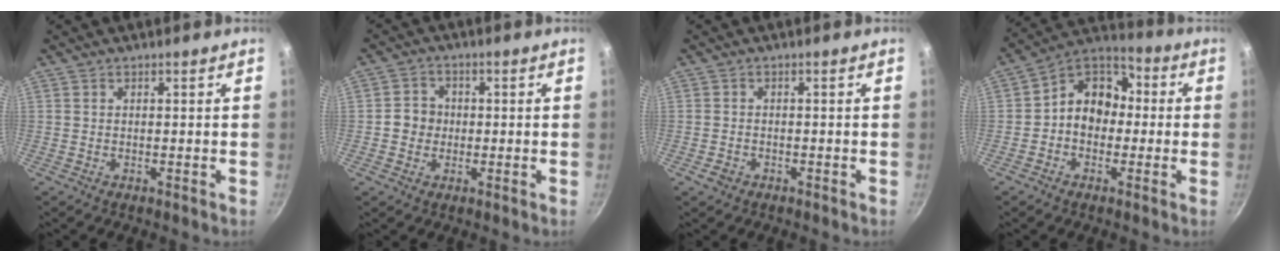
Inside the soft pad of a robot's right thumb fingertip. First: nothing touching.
{"total": 4.5, "force": [-0.4, 4.2, 1.6], "torque": [-0.001, 0.012, -0.015]}
{"total": 1.8, "force": [-1.1, 1.3, 0.7], "torque": [-0.014, 0.013, -0.017]}
{"total": 11.1, "force": [-0.6, 9.0, 6.5], "torque": [-0.056, 0.040, -0.036]}